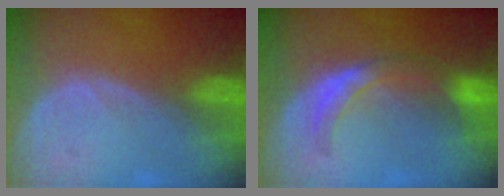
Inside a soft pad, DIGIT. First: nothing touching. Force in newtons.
{"total": 5.7, "press": 5.4, "slide": 1.9}